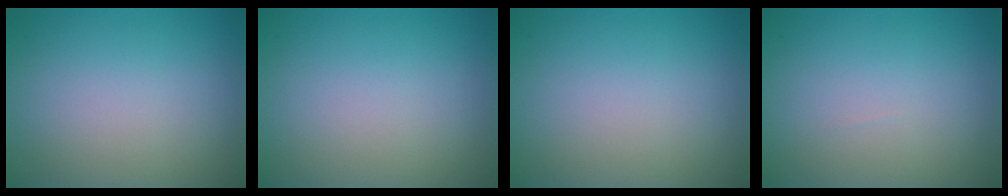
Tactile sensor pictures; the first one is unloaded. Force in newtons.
{"total": 0.0}
{"total": 0.0}
{"total": 0.0}